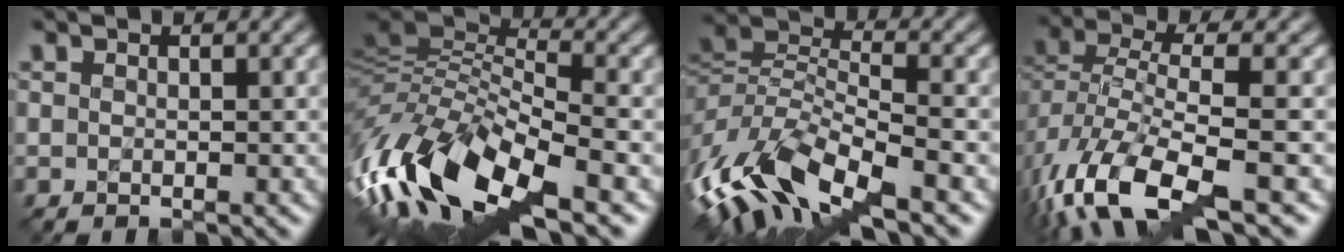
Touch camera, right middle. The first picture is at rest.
{"total": 13.6, "force": [-6.4, 5.0, 10.9], "torque": [-0.233, 0.001, -0.122]}
{"total": 9.7, "force": [-5.2, 3.8, 7.2], "torque": [-0.141, 0.002, -0.110]}
{"total": 8.5, "force": [-4.1, 3.2, 6.7], "torque": [-0.143, -0.005, -0.084]}